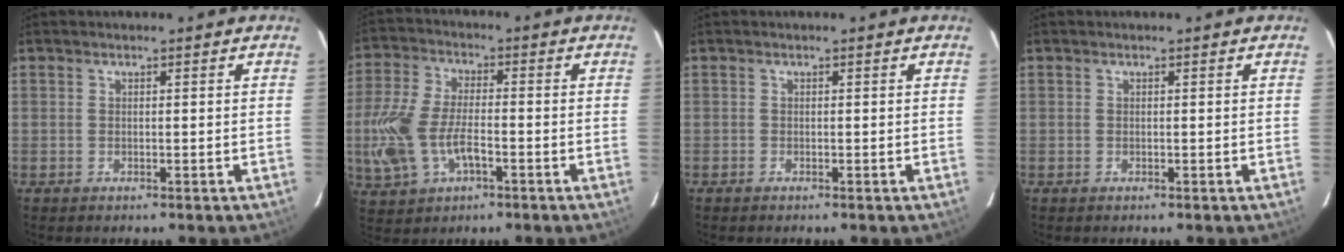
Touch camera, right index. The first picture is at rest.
{"total": 13.3, "force": [-3.6, 6.9, 10.8], "torque": [-0.249, -0.001, -0.063]}
{"total": 0.0}
{"total": 0.0}